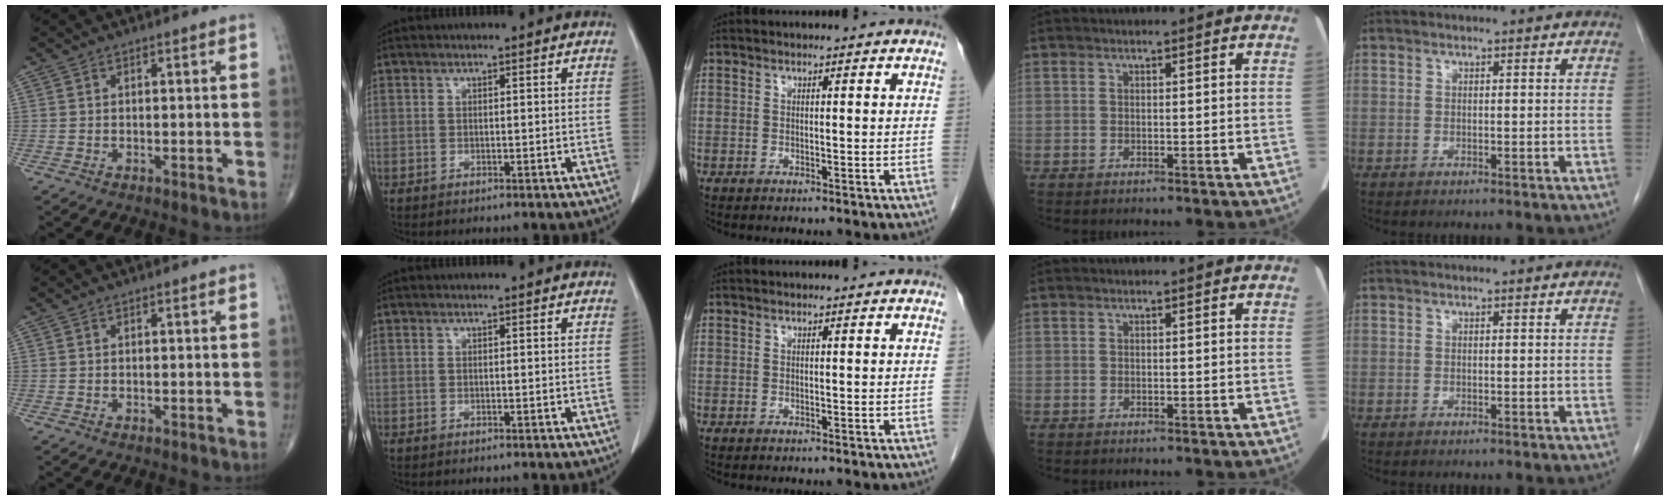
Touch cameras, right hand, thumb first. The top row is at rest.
{}